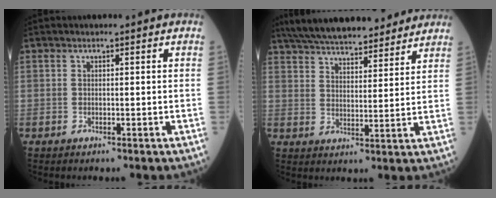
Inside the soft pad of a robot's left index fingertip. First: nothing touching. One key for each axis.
{"total": 18.7, "fx": 16.4, "fy": 4.2, "fz": 8.1, "tx": -0.133, "ty": 0.035, "tz": 0.243}